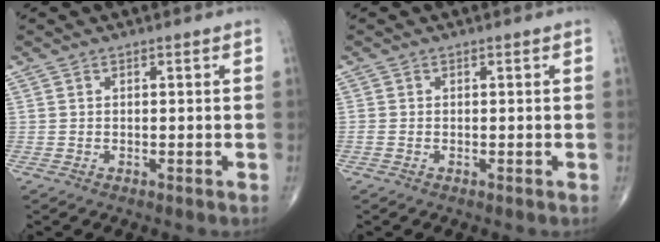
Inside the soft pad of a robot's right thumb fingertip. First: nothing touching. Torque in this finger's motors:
{"motor_torque": [0.03, 0.01, 0.07, 0.10, -0.05]}